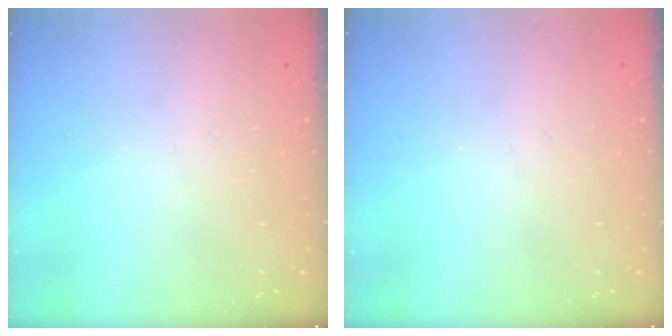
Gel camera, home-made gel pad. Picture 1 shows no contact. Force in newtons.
{"total": 0.0}